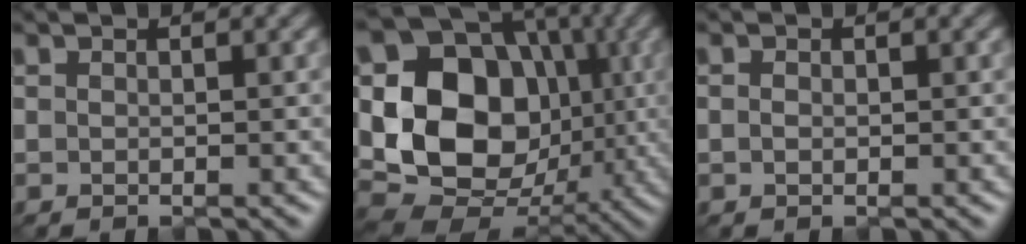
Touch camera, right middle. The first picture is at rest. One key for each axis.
{"total": 13.8, "fx": 0.4, "fy": 11.1, "fz": 8.1, "tx": -0.137, "ty": -0.008, "tz": -0.006}
{"total": 0.5, "fx": -0.2, "fy": 0.4, "fz": 0.2, "tx": -0.005, "ty": -0.001, "tz": -0.006}